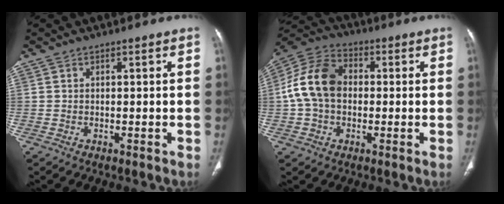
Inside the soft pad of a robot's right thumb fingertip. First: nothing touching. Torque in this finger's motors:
{"motor_torque": [-0.42, 0.99, 0.77, -0.83, 0.16]}